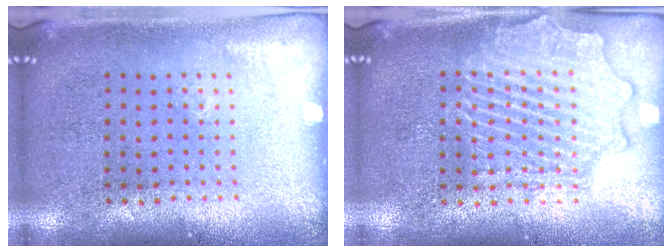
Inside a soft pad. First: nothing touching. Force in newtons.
{"total": 3.6, "press": 3.6, "slide": 0.4}